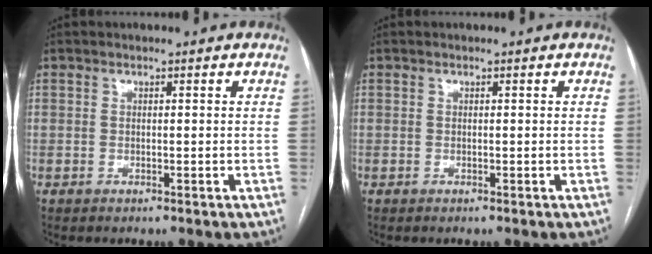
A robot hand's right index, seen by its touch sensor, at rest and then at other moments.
{"total": 0.0}